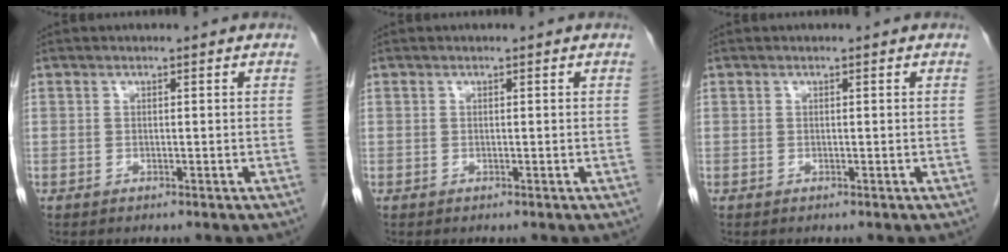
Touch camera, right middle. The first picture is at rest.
{"total": 0.0}
{"total": 0.0}